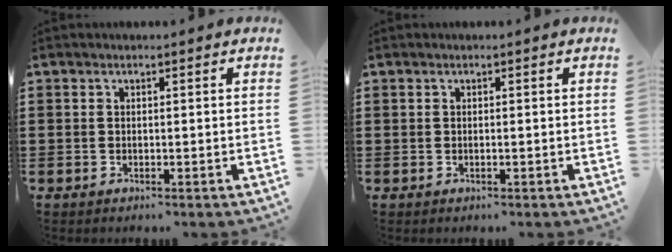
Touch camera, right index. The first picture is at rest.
{"total": 0.0}